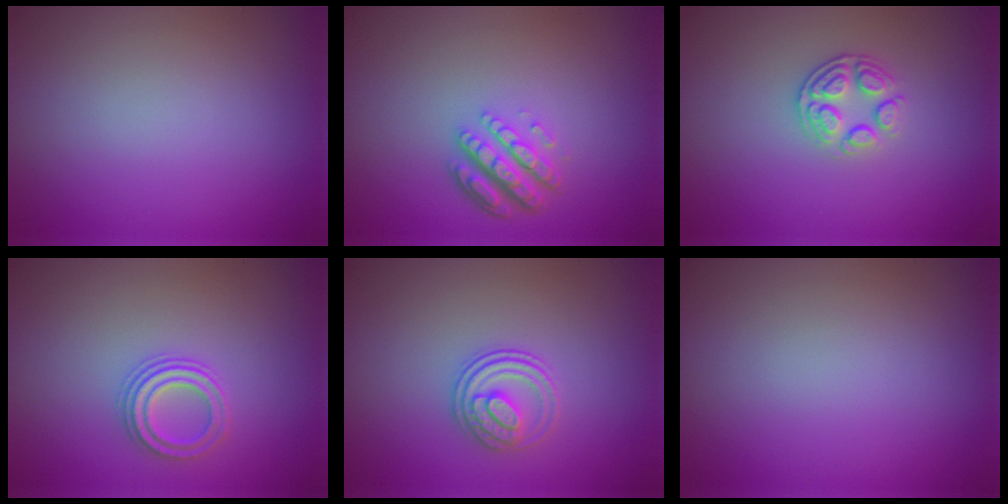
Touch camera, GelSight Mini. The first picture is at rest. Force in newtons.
{"total": 4.4, "press": 3.3, "slide": 3.0}
{"total": 2.7, "press": 2.4, "slide": 1.2}
{"total": 2.3, "press": 2.2, "slide": 0.8}
{"total": 2.8, "press": 2.7, "slide": 1.0}
{"total": 0.0}